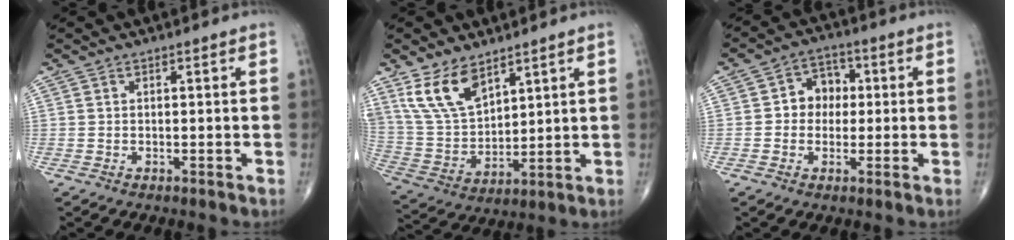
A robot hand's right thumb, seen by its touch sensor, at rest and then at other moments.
{"total": 12.1, "force": [7.7, 6.2, 7.0], "torque": [-0.122, -0.033, 0.171]}
{"total": 6.3, "force": [0.3, 5.4, 3.4], "torque": [-0.018, 0.017, -0.005]}